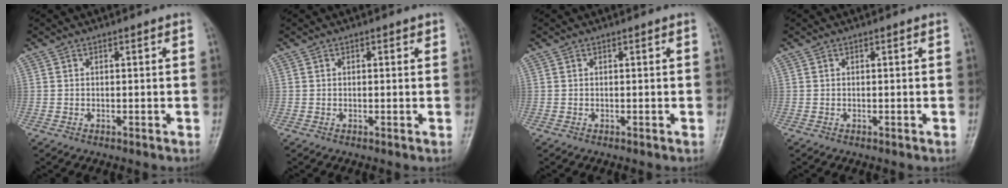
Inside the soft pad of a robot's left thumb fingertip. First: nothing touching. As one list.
[{"total": 1.1, "force": [0.5, 0.6, 0.7], "torque": [-0.004, 0.001, 0.003]}, {"total": 0.0}, {"total": 0.0}]